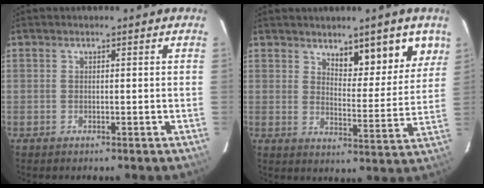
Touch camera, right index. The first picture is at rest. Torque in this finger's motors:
{"motor_torque": [0.35, 0.33, 0.11, 0.06]}